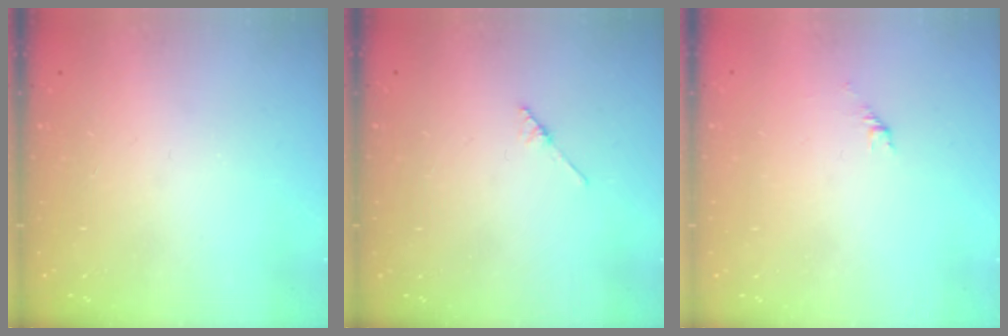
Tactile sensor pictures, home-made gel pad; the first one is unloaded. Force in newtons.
{"total": 2.1, "press": 2.1, "slide": 0.1}
{"total": 1.5, "press": 1.4, "slide": 0.5}